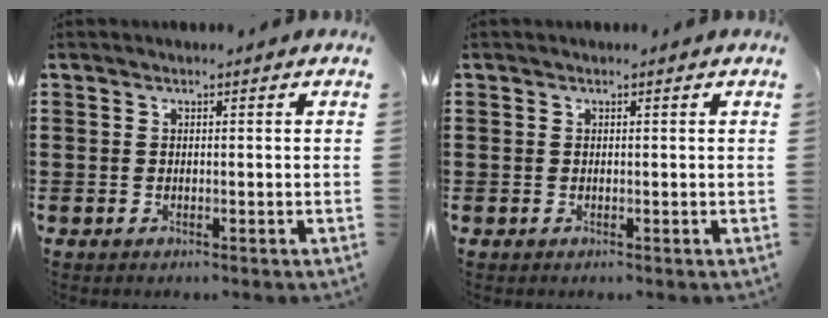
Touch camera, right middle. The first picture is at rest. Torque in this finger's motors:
{"motor_torque": [0.02, -0.01, -0.01, 0.01]}